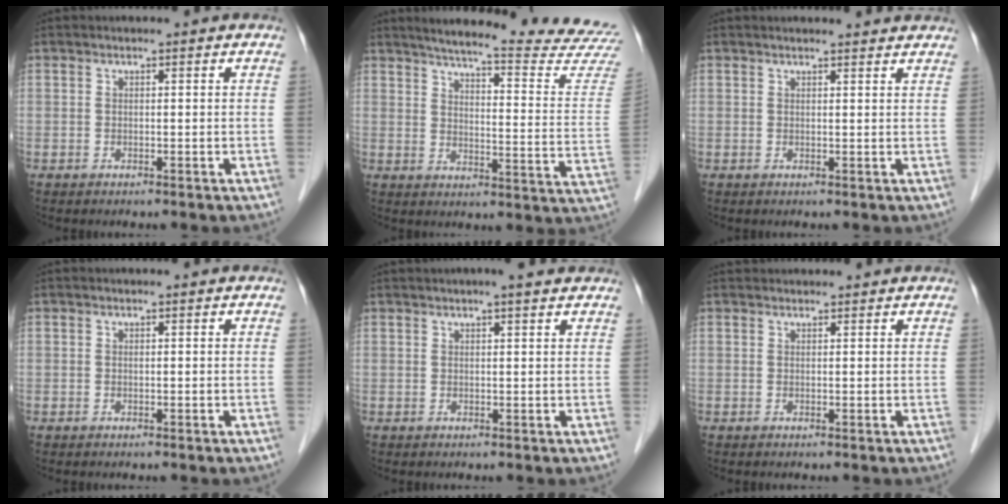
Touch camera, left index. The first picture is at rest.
{"total": 23.8, "force": [22.3, -0.3, 8.3], "torque": [-0.117, -0.108, 0.262]}
{"total": 5.9, "force": [5.7, 0.4, 1.5], "torque": [-0.017, 0.015, 0.053]}
{"total": 0.0}
{"total": 4.7, "force": [3.9, 0.4, 2.7], "torque": [-0.037, 0.020, 0.049]}
{"total": 3.1, "force": [3.1, 0.6, 0.4], "torque": [-0.006, 0.033, 0.044]}